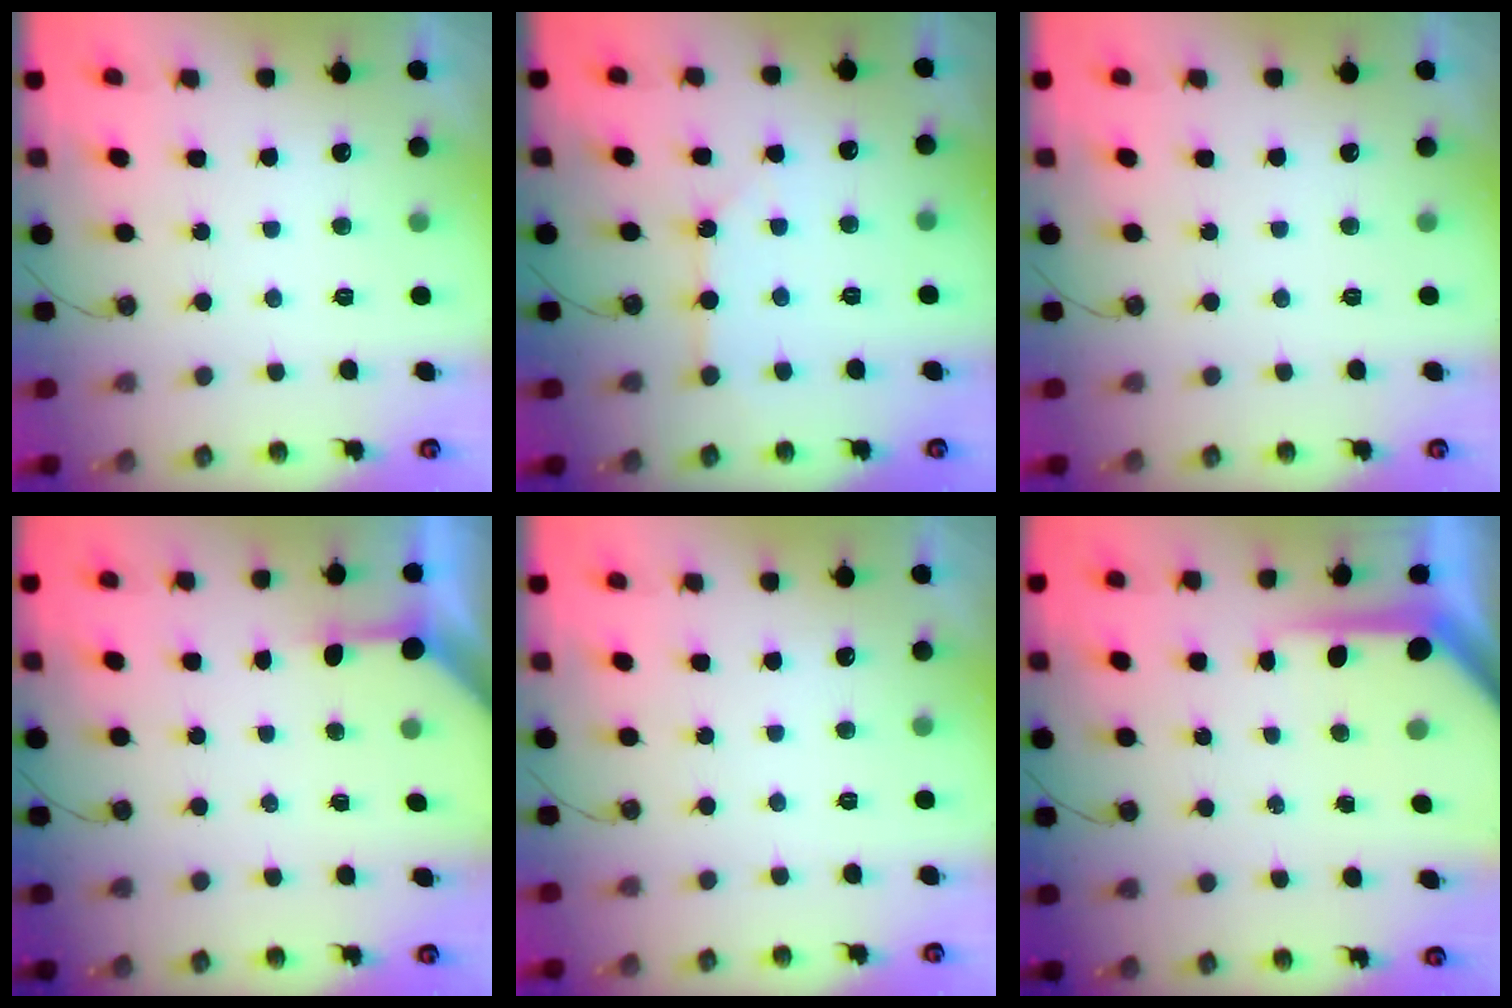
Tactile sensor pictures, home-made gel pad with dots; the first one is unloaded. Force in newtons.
{"total": 3.5, "press": 3.5, "slide": 0.2}
{"total": 0.0}
{"total": 2.7, "press": 2.6, "slide": 0.3}
{"total": 0.0}
{"total": 7.4, "press": 7.4, "slide": 0.7}